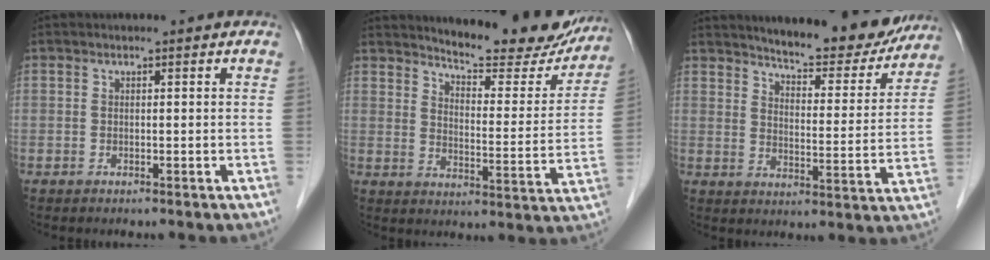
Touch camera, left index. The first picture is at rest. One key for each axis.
{"total": 17.7, "fx": 16.3, "fy": 3.8, "fz": 5.9, "tx": -0.062, "ty": -0.049, "tz": 0.198}
{"total": 16.6, "fx": 15.1, "fy": 3.4, "fz": 6.0, "tx": -0.065, "ty": -0.031, "tz": 0.192}